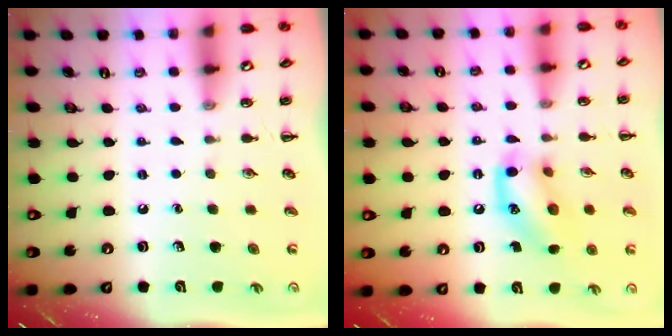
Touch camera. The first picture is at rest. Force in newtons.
{"total": 13.8, "press": 13.6, "slide": 2.4}